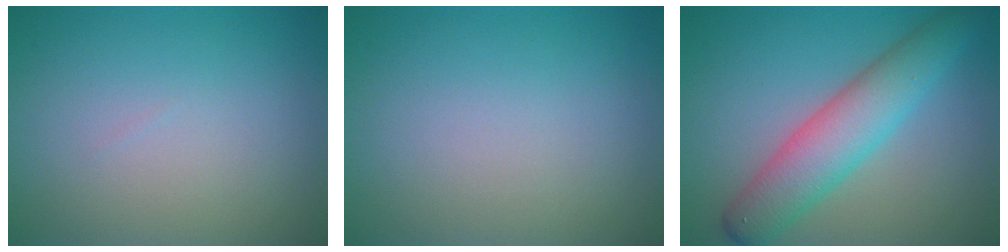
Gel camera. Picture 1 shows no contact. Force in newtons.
{"total": 0.0}
{"total": 6.0, "press": 6.0, "slide": 0.2}